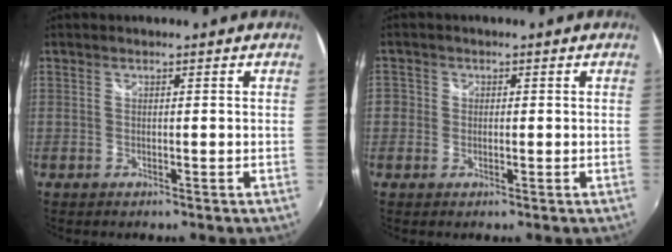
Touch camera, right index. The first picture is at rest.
{"total": 2.8, "force": [-0.7, 2.6, 0.7], "torque": [-0.014, -0.001, -0.019]}